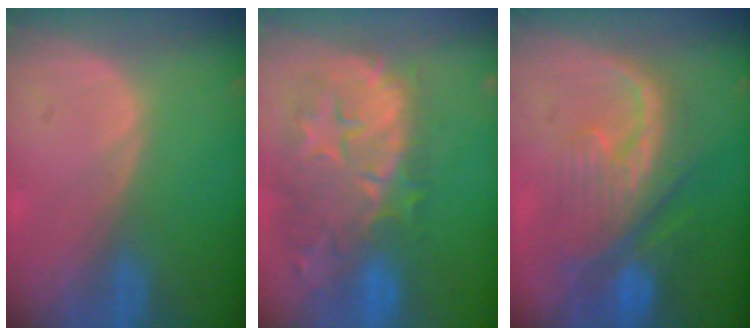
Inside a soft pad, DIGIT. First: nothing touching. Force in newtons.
{"total": 12.4, "press": 11.2, "slide": 5.3}
{"total": 9.7, "press": 9.2, "slide": 3.2}